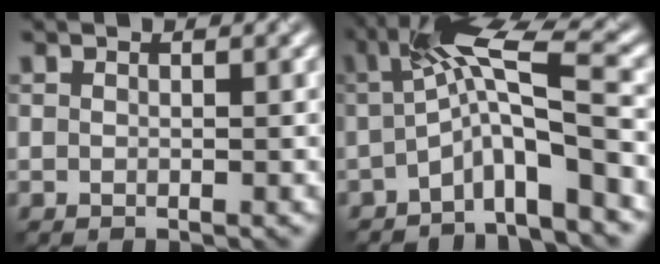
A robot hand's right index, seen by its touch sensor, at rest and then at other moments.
{"total": 6.5, "force": [-1.5, 1.2, 6.2], "torque": [-0.102, 0.006, -0.038]}